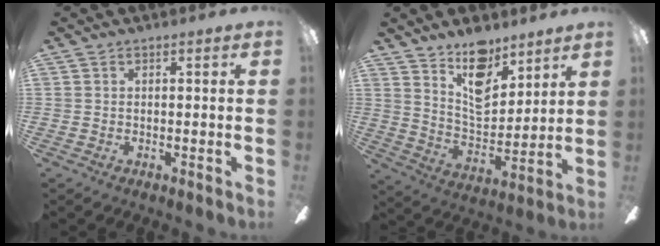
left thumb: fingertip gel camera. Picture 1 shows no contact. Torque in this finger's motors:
{"motor_torque": [1.27, 0.76, 0.14, -0.35, 0.08]}